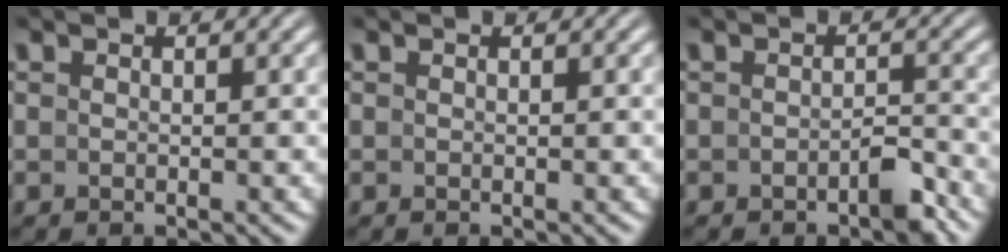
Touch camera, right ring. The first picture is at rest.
{"total": 0.0}
{"total": 2.0, "force": [-1.5, 0.4, 1.2], "torque": [-0.012, -0.001, -0.027]}